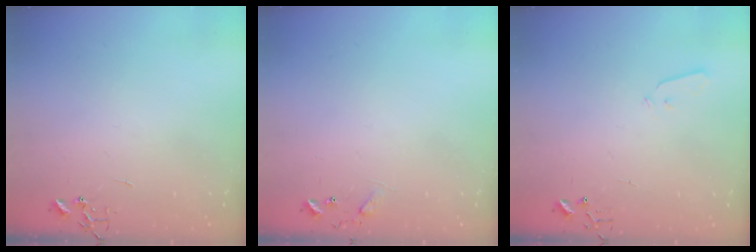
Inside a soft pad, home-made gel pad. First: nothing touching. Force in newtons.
{"total": 8.0, "press": 8.0, "slide": 0.4}
{"total": 3.0, "press": 2.9, "slide": 0.7}